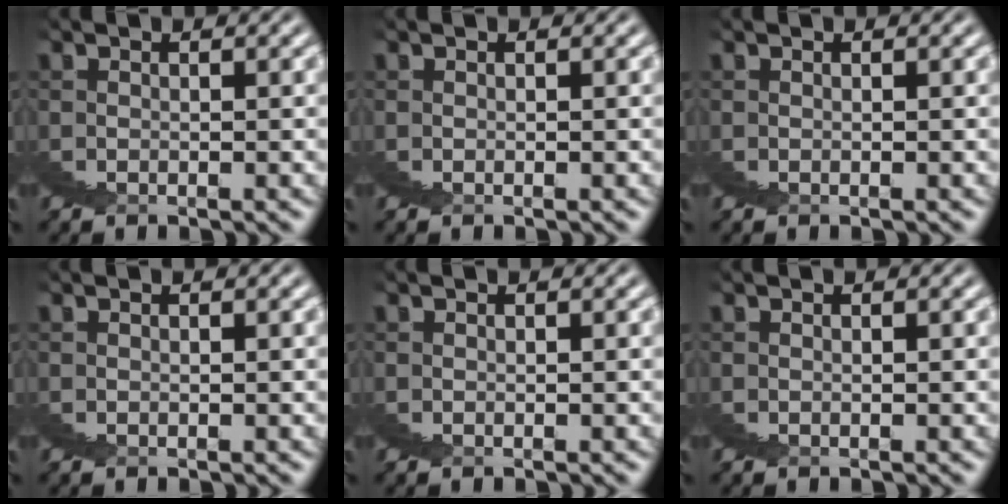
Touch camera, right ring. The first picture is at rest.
{"total": 0.0}
{"total": 0.0}
{"total": 0.0}
{"total": 0.0}
{"total": 0.0}